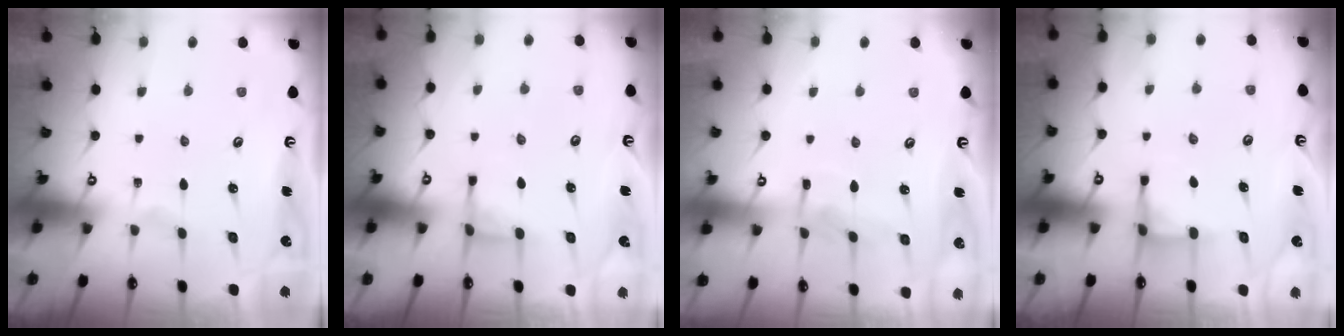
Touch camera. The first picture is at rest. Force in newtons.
{"total": 4.3, "press": 4.2, "slide": 0.7}
{"total": 7.4, "press": 7.4, "slide": 0.0}
{"total": 4.4, "press": 4.3, "slide": 0.7}